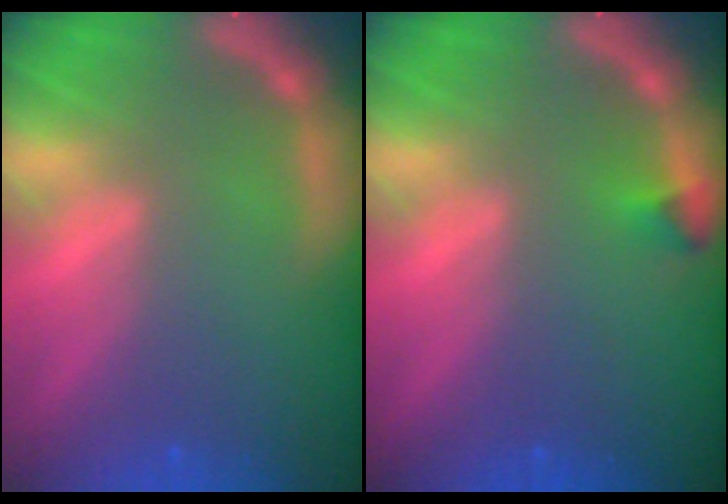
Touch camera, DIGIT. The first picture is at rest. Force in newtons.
{"total": 0.9}